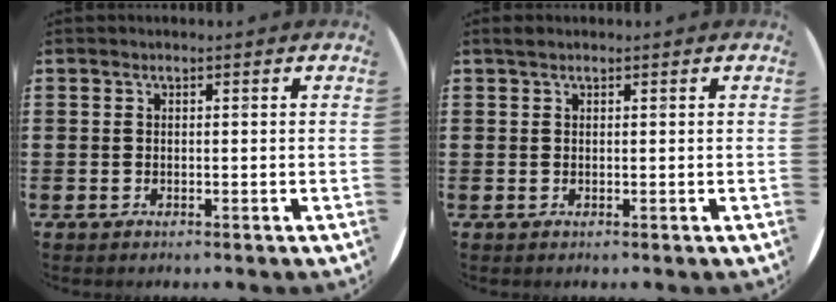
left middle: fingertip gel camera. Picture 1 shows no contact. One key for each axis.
{"total": 0.6, "fx": 0.6, "fy": 0.2, "fz": 0.2, "tx": -0.003, "ty": 0.004, "tz": 0.010}